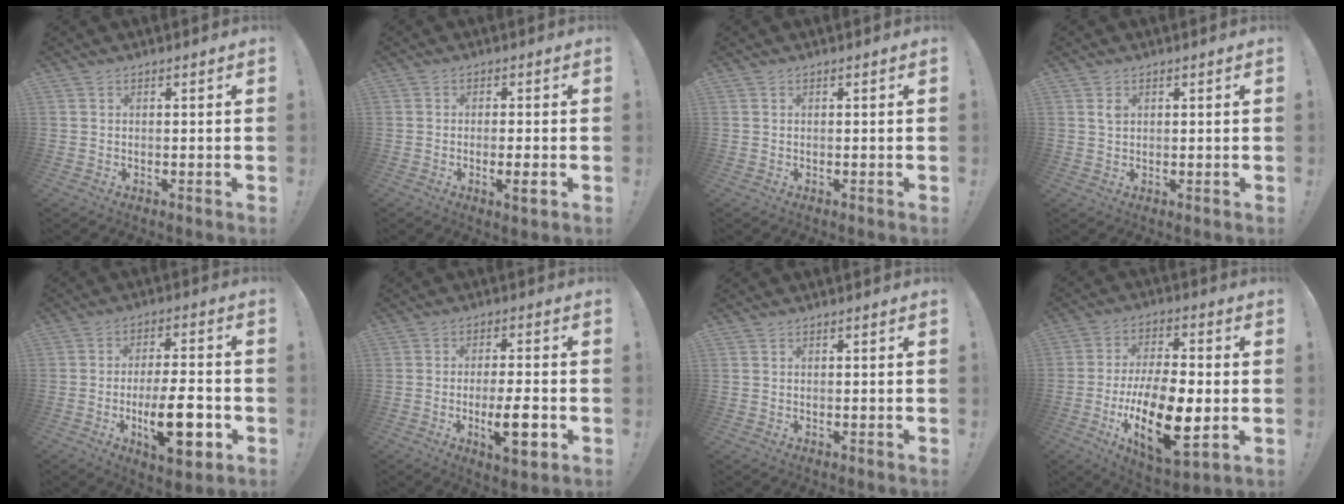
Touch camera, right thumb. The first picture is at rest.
{"total": 4.0, "force": [-1.4, 0.2, 3.7], "torque": [-0.049, -0.006, -0.023]}
{"total": 0.0}
{"total": 1.9, "force": [0.9, 1.2, 1.0], "torque": [-0.010, -0.004, 0.015]}
{"total": 16.0, "force": [-4.9, 5.5, 14.3], "torque": [-0.224, 0.007, -0.076]}
{"total": 10.1, "force": [-3.1, 2.4, 9.3], "torque": [-0.142, -0.001, -0.054]}
{"total": 0.0}
{"total": 21.3, "force": [-4.8, 9.8, 18.2], "torque": [-0.318, 0.011, -0.072]}